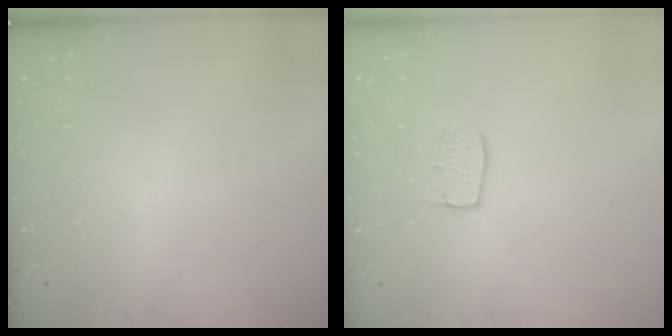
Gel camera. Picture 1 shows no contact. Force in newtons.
{"total": 5.8, "press": 5.8, "slide": 0.4}